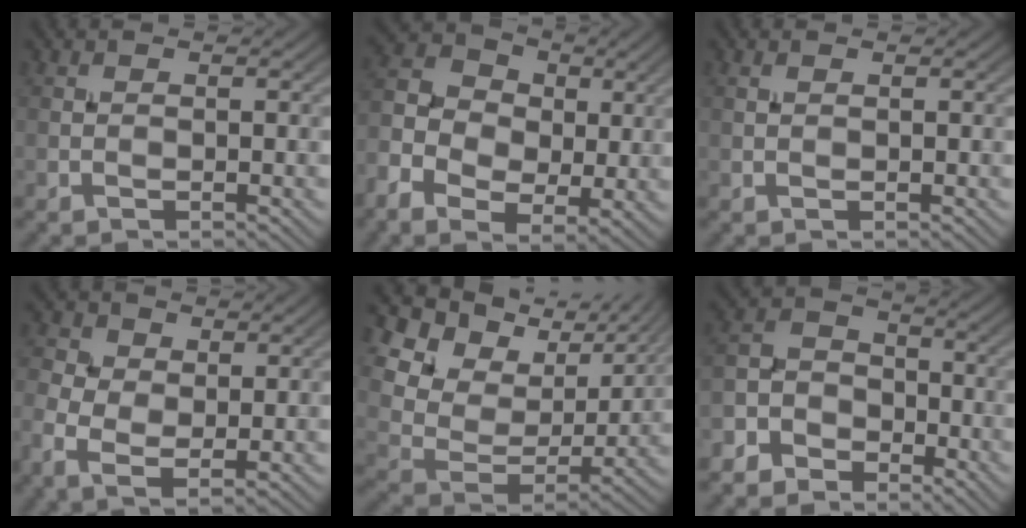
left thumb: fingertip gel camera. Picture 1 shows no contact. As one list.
[{"total": 9.7, "force": [-1.4, 7.3, 6.3], "torque": [-0.154, -0.001, -0.038]}, {"total": 0.6, "force": [0.3, 0.1, 0.5], "torque": [-0.012, 0.004, 0.006]}, {"total": 5.8, "force": [0.5, 4.0, 4.1], "torque": [-0.112, 0.001, 0.005]}, {"total": 14.7, "force": [8.2, 9.2, 8.1], "torque": [-0.206, 0.012, 0.151]}, {"total": 6.8, "force": [-4.8, 4.3, 2.1], "torque": [-0.050, 0.001, -0.113]}]